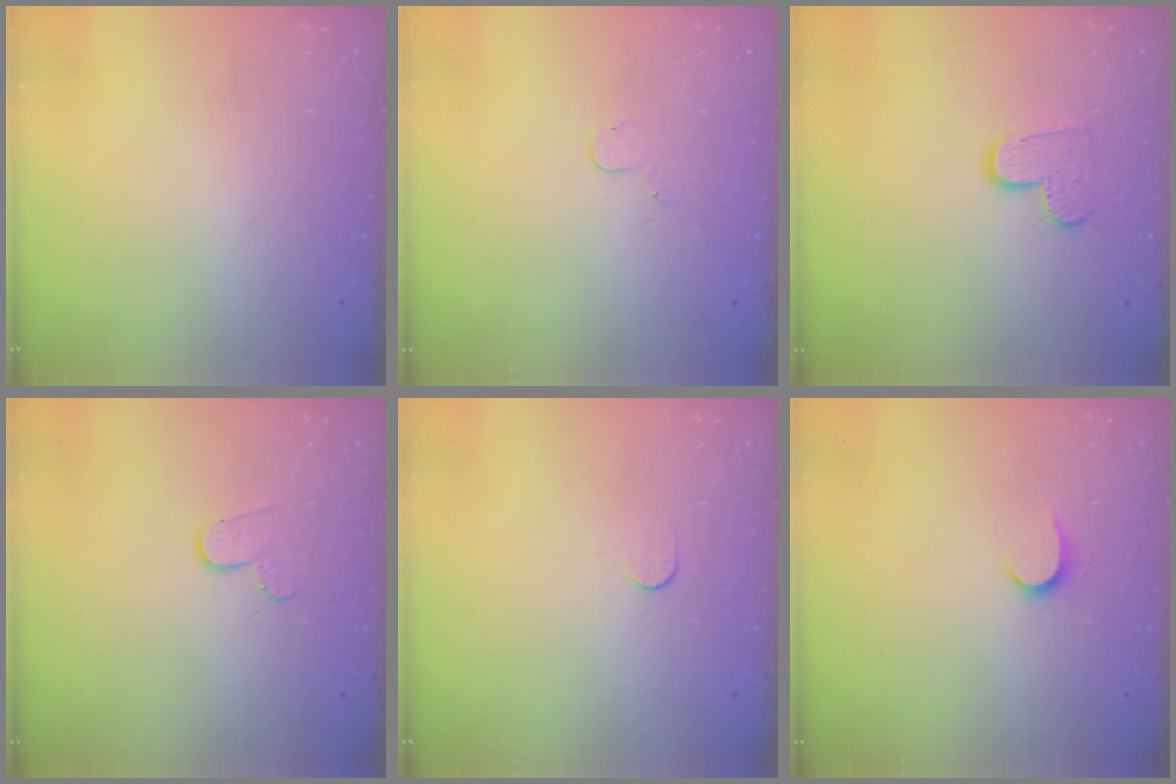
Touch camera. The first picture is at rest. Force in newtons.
{"total": 3.2, "press": 3.2, "slide": 0.3}
{"total": 8.5, "press": 8.4, "slide": 0.6}
{"total": 5.6, "press": 5.6, "slide": 0.5}
{"total": 3.7, "press": 3.7, "slide": 0.4}
{"total": 5.2, "press": 5.2, "slide": 0.5}